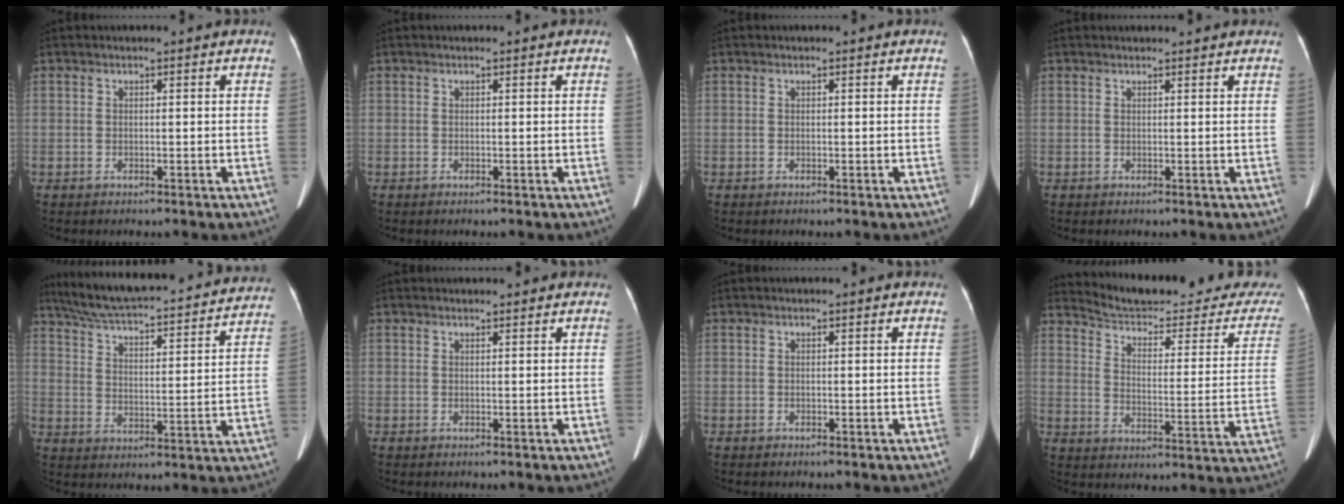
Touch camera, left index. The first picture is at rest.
{"total": 0.0}
{"total": 0.0}
{"total": 3.3, "force": [3.2, 0.2, 0.8], "torque": [-0.011, 0.020, 0.037]}
{"total": 28.6, "force": [25.9, 4.2, 11.4], "torque": [-0.190, -0.028, 0.336]}
{"total": 1.8, "force": [1.7, 0.3, 0.3], "torque": [-0.011, 0.015, 0.024]}
{"total": 0.0}
{"total": 25.1, "force": [24.3, 2.9, 5.5], "torque": [-0.066, -0.102, 0.296]}